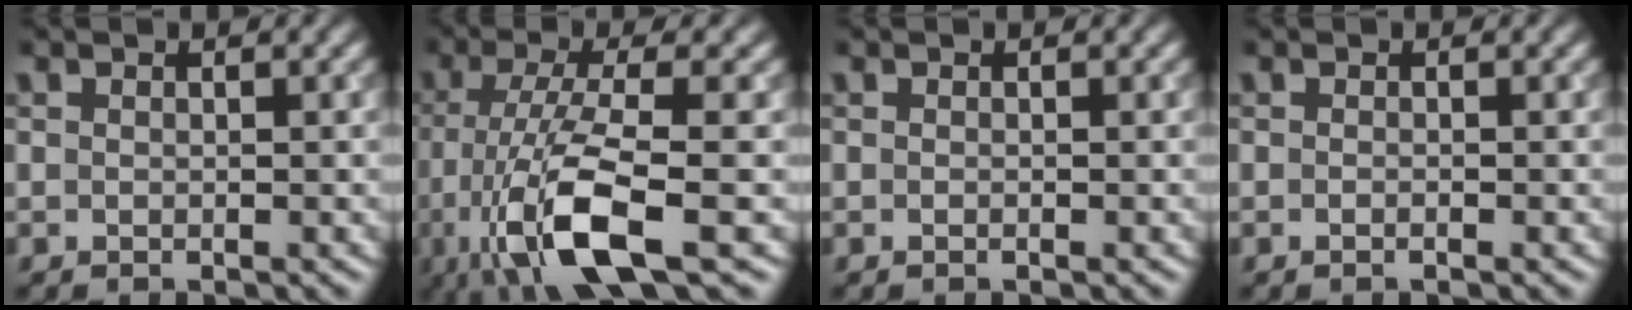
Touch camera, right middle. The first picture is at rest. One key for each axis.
{"total": 9.5, "fx": -4.2, "fy": 2.5, "fz": 8.2, "tx": -0.163, "ty": -0.008, "tz": -0.082}
{"total": 0.0}
{"total": 0.6, "fx": -0.3, "fy": 0.1, "fz": 0.5, "tx": -0.008, "ty": -0.003, "tz": -0.006}